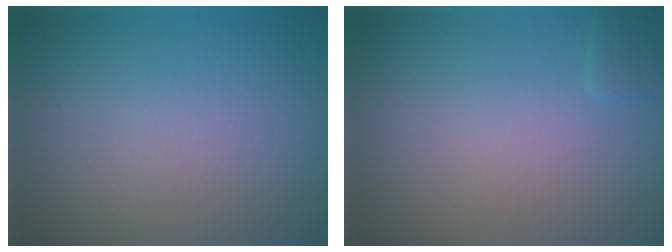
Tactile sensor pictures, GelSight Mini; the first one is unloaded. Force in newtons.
{"total": 0.9, "press": 0.8, "slide": 0.1}